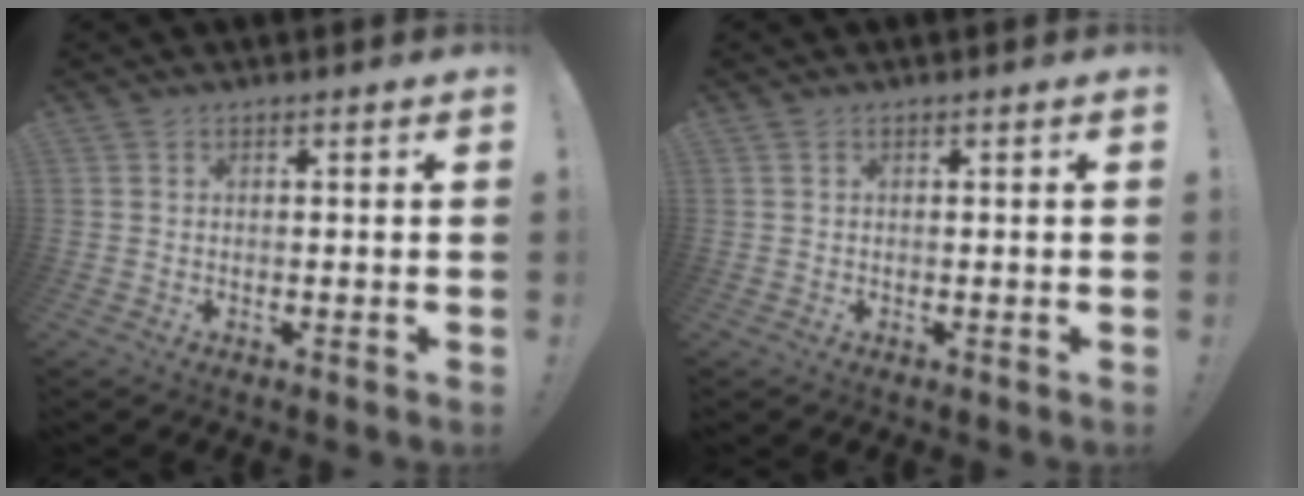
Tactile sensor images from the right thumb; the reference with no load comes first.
{"total": 0.0}